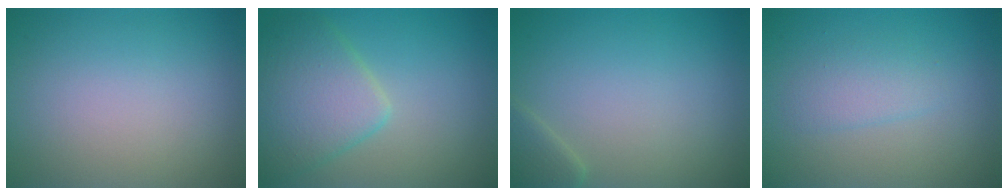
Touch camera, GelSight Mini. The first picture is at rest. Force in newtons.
{"total": 5.3, "press": 5.3, "slide": 0.3}
{"total": 1.7, "press": 1.7, "slide": 0.1}
{"total": 1.8, "press": 1.8, "slide": 0.1}